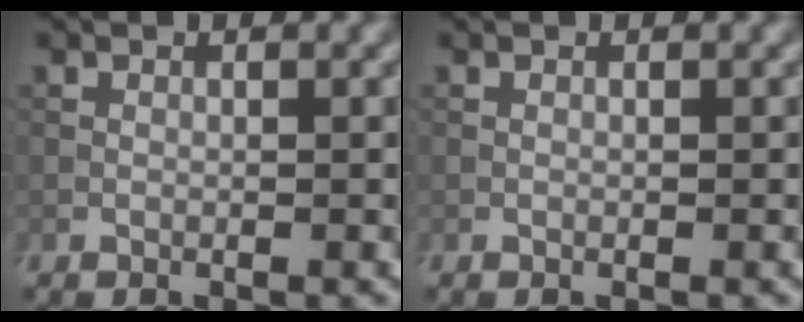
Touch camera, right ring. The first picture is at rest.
{"total": 0.0}